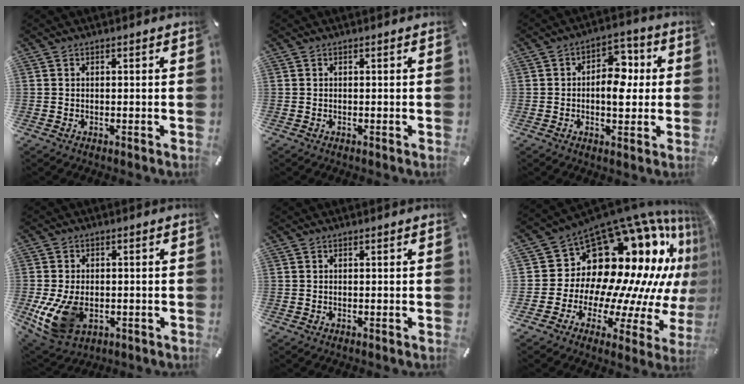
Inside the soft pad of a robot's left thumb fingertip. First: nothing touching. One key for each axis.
{"total": 0.0}
{"total": 9.3, "fx": 0.0, "fy": 6.2, "fz": 6.9, "tx": -0.083, "ty": 0.003, "tz": -0.004}
{"total": 11.2, "fx": -2.8, "fy": 7.7, "fz": 7.6, "tx": -0.168, "ty": -0.003, "tz": -0.047}
{"total": 0.0}
{"total": 23.0, "fx": 10.7, "fy": 14.8, "fz": 14.0, "tx": -0.177, "ty": -0.150, "tz": 0.224}